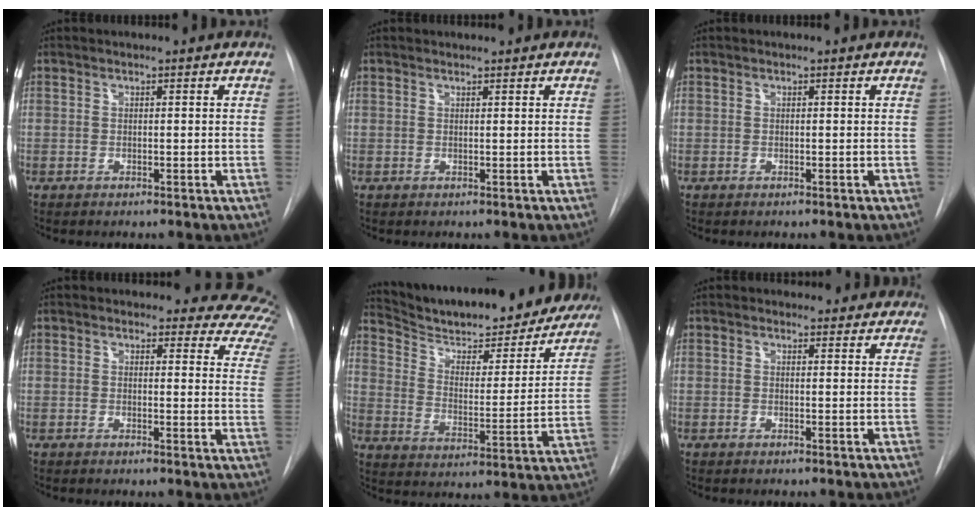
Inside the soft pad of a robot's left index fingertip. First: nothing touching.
{"total": 0.0}
{"total": 0.0}
{"total": 11.6, "force": [10.5, 4.4, 2.2], "torque": [0.023, -0.067, 0.066]}
{"total": 25.7, "force": [23.0, 5.7, 9.8], "torque": [-0.153, -0.044, 0.310]}
{"total": 5.4, "force": [4.9, 2.3, 0.4], "torque": [0.020, 0.000, 0.035]}